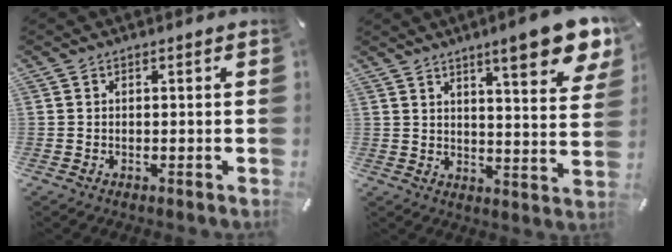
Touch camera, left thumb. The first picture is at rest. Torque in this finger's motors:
{"motor_torque": [1.50, 1.45, 1.43, -1.34, 0.07]}